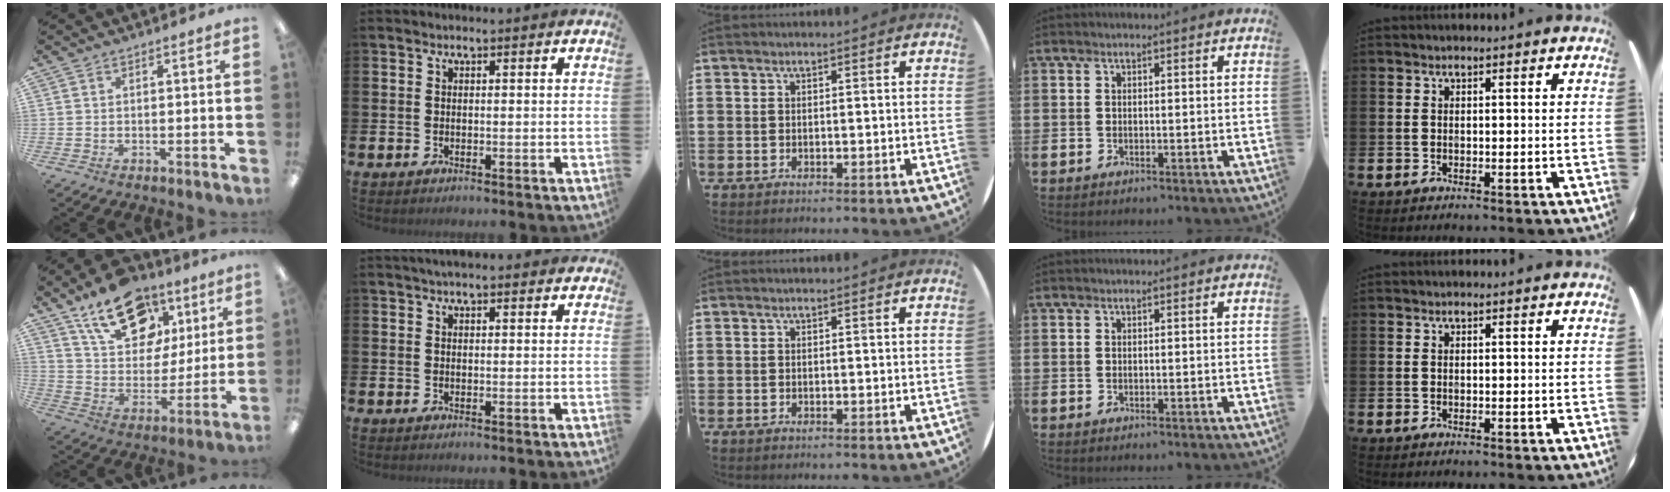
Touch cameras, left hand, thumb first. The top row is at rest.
{"thumb": {"total": 19.3, "force": [11.8, 11.8, 9.8], "torque": [-0.151, -0.054, 0.208]}, "index": {"total": 2.3, "force": [2.1, 0.4, 0.8], "torque": [-0.009, -0.004, 0.036]}}